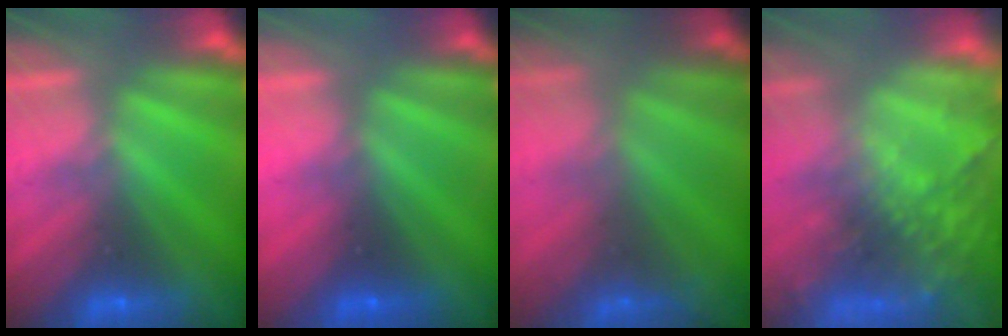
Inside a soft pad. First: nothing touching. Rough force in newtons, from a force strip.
{"total": 3.3}
{"total": 7.7}
{"total": 8.8}